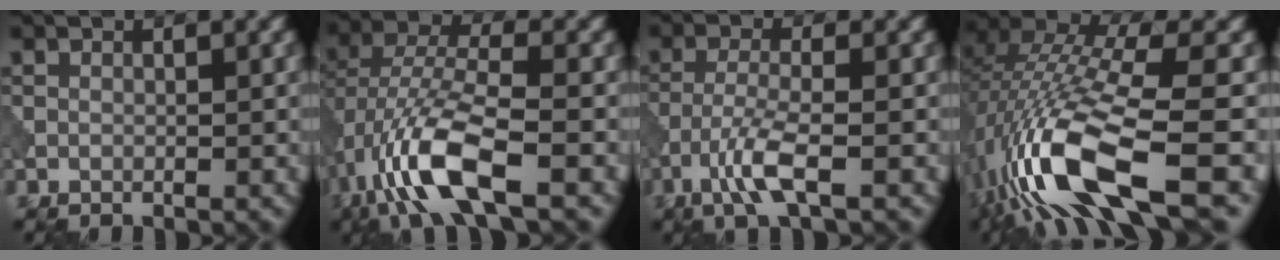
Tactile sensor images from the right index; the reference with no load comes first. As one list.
[{"total": 9.0, "force": [-3.8, 3.0, 7.5], "torque": [-0.157, 0.006, -0.082]}, {"total": 4.0, "force": [-2.1, 0.6, 3.4], "torque": [-0.075, 0.004, -0.051]}, {"total": 13.9, "force": [-4.4, 4.6, 12.4], "torque": [-0.260, 0.005, -0.073]}]